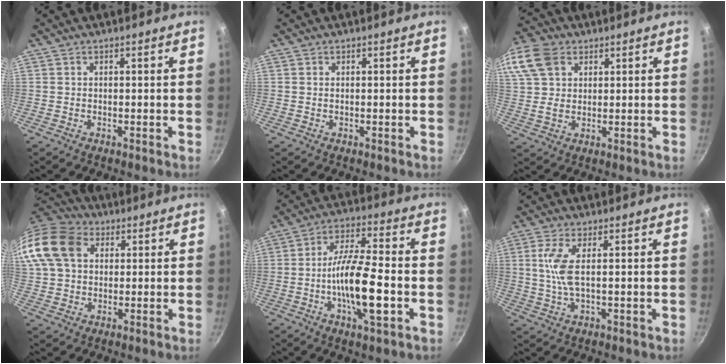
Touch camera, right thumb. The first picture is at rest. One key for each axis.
{"total": 0.0}
{"total": 15.3, "fx": 6.8, "fy": 10.9, "fz": 8.3, "tx": -0.194, "ty": 0.021, "tz": 0.129}
{"total": 16.5, "fx": 4.5, "fy": 12.5, "fz": 9.7, "tx": -0.201, "ty": 0.025, "tz": 0.070}
{"total": 13.4, "fx": -3.2, "fy": 3.5, "fz": 12.5, "tx": -0.224, "ty": 0.021, "tz": -0.067}
{"total": 5.9, "fx": 1.2, "fy": 1.6, "fz": 5.5, "tx": -0.125, "ty": 0.000, "tz": 0.026}